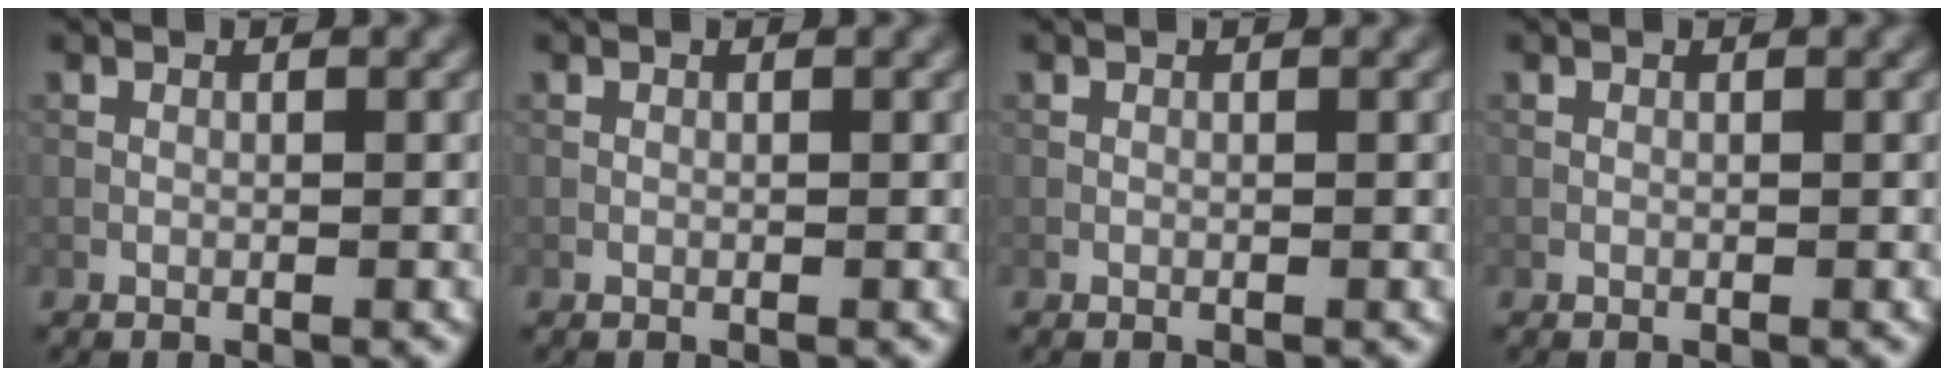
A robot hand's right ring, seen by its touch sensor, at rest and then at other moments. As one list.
[{"total": 0.0}, {"total": 0.0}, {"total": 0.0}]